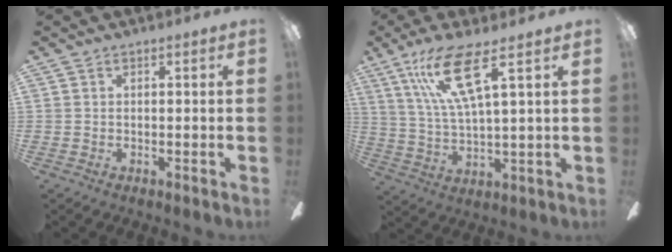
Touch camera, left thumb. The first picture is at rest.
{"total": 13.5, "force": [7.2, 2.8, 11.0], "torque": [-0.221, -0.016, 0.124]}